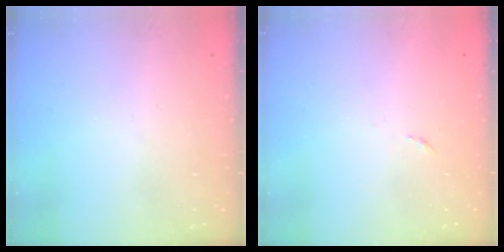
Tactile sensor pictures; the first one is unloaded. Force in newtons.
{"total": 2.6, "press": 2.6, "slide": 0.4}